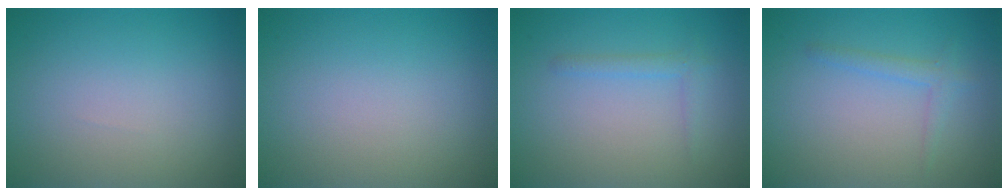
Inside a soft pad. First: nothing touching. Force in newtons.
{"total": 0.0}
{"total": 1.1, "press": 1.1, "slide": 0.1}
{"total": 1.5, "press": 1.5, "slide": 0.1}